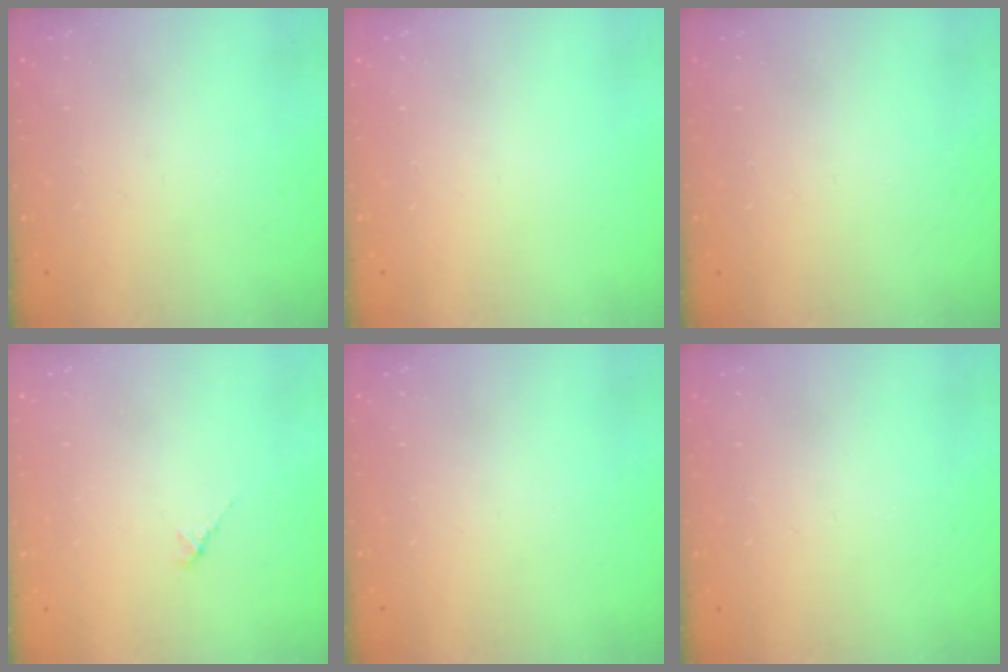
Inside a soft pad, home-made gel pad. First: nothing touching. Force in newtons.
{"total": 0.0}
{"total": 0.0}
{"total": 1.5, "press": 1.4, "slide": 0.5}
{"total": 0.0}
{"total": 0.0}